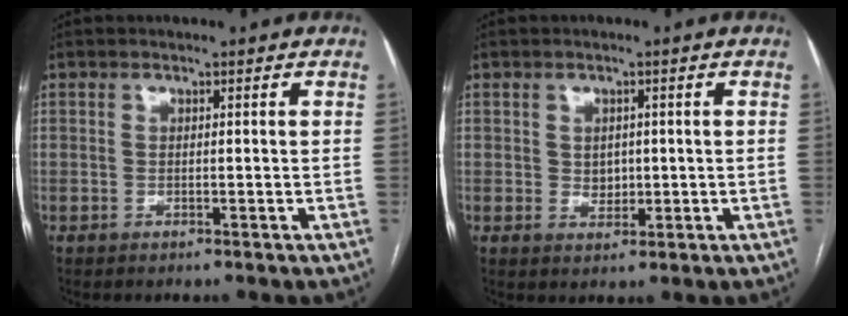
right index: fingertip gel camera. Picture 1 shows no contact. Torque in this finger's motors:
{"motor_torque": [0.20, 0.03, 0.02, 0.00]}